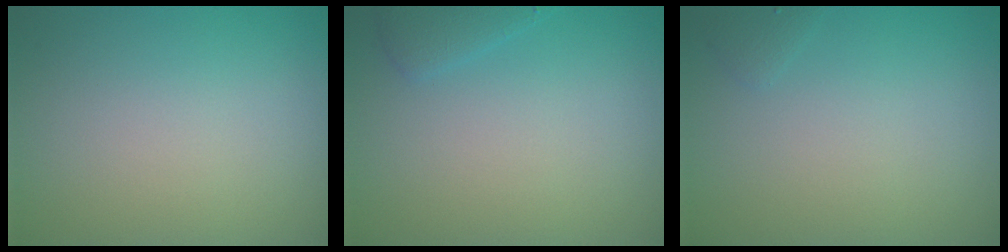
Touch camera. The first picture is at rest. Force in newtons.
{"total": 1.4, "press": 1.4, "slide": 0.1}
{"total": 0.6, "press": 0.6, "slide": 0.1}